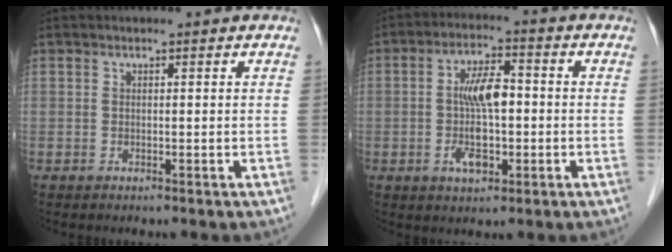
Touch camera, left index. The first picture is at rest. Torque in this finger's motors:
{"motor_torque": [1.23, 0.91, 0.36, 0.18]}